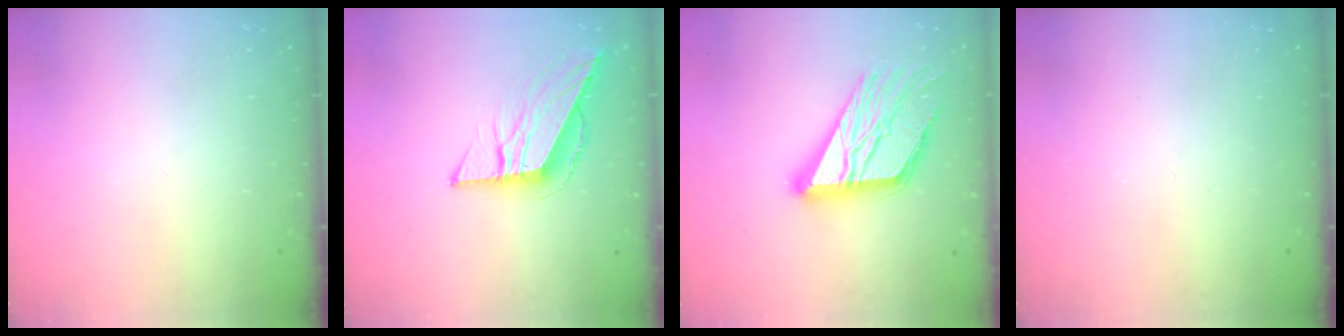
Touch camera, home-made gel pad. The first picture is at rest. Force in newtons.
{"total": 8.7, "press": 8.7, "slide": 0.3}
{"total": 18.9, "press": 18.8, "slide": 1.9}
{"total": 0.0}